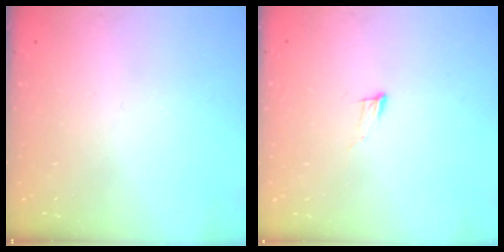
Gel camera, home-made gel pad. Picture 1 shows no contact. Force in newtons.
{"total": 5.2, "press": 5.1, "slide": 1.0}